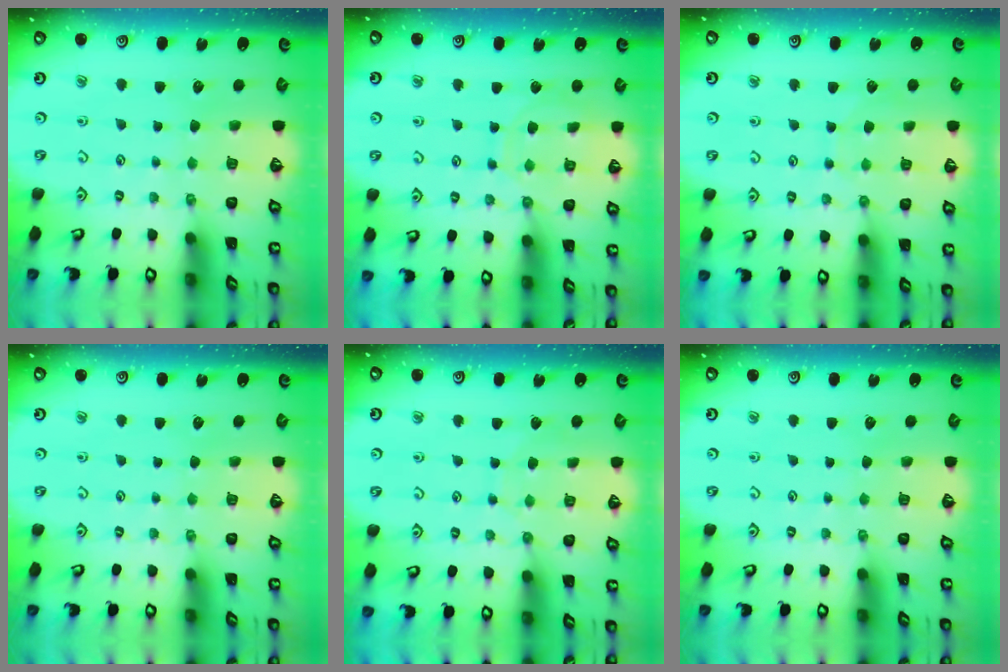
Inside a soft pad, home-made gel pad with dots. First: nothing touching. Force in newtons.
{"total": 8.6, "press": 8.5, "slide": 0.9}
{"total": 3.8, "press": 3.8, "slide": 0.4}
{"total": 0.0}
{"total": 6.0, "press": 6.0, "slide": 0.6}
{"total": 0.0}